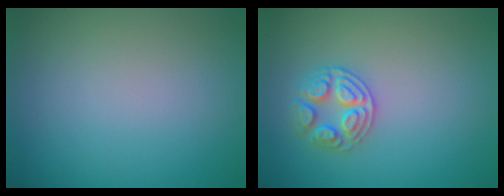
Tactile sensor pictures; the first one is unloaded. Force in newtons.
{"total": 2.6, "press": 2.6, "slide": 0.2}